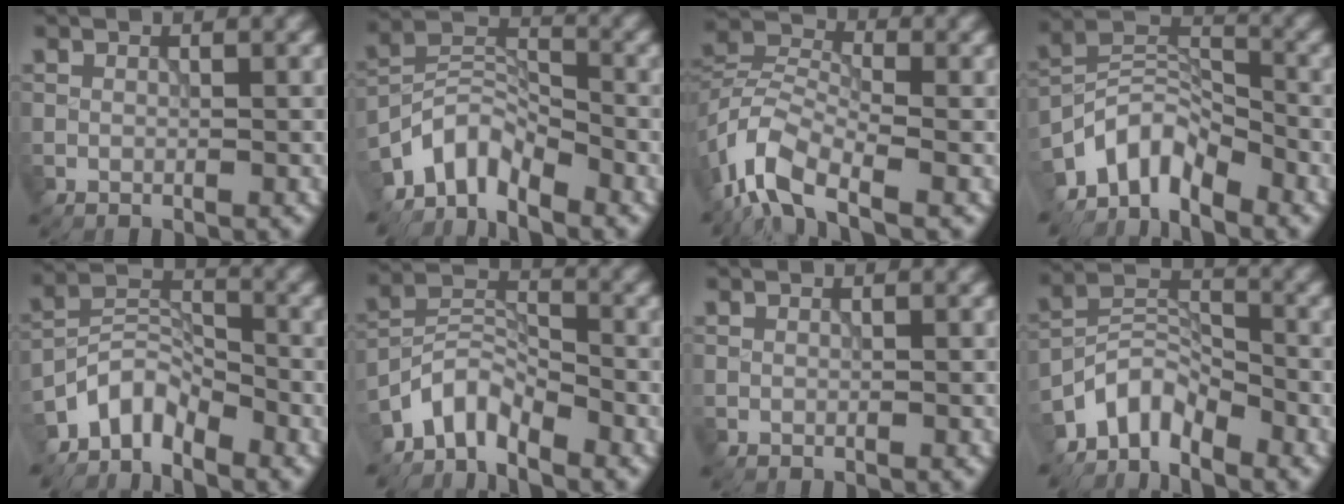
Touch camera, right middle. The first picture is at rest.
{"total": 5.5, "force": [-4.6, 2.2, 2.0], "torque": [-0.026, 0.002, -0.102]}
{"total": 7.0, "force": [-4.4, 3.2, 4.5], "torque": [-0.087, 0.004, -0.101]}
{"total": 6.3, "force": [-5.1, 2.7, 2.6], "torque": [-0.032, 0.000, -0.113]}
{"total": 4.2, "force": [-3.6, 1.8, 1.3], "torque": [-0.013, 0.007, -0.083]}
{"total": 4.3, "force": [-3.7, 1.6, 1.4], "torque": [-0.018, 0.006, -0.086]}
{"total": 0.0}
{"total": 4.7, "force": [-4.0, 1.9, 1.6], "torque": [-0.017, 0.005, -0.090]}